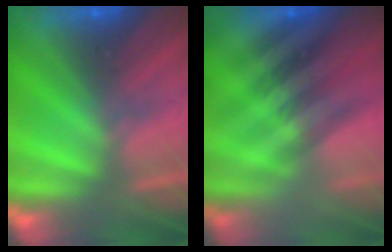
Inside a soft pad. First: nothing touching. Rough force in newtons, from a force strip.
{"total": 2.3}